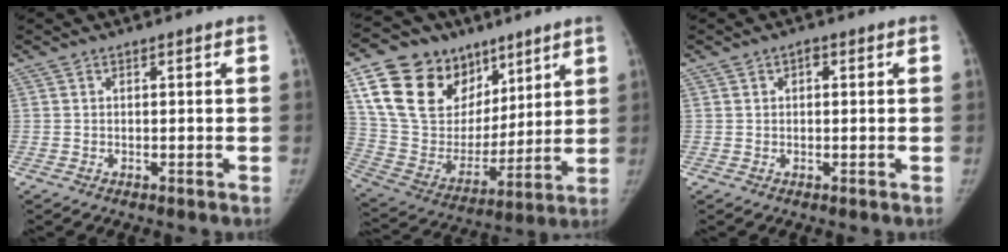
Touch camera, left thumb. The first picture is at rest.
{"total": 24.8, "force": [12.7, 17.2, 12.6], "torque": [-0.192, -0.014, 0.240]}
{"total": 1.4, "force": [0.3, 1.1, 0.8], "torque": [-0.004, 0.004, -0.001]}